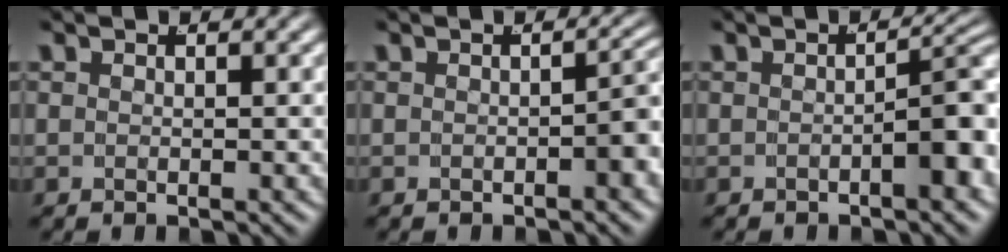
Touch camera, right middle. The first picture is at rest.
{"total": 2.3, "force": [-1.1, 0.7, 1.9], "torque": [-0.022, 0.000, -0.015]}
{"total": 4.3, "force": [-1.6, 1.3, 3.7], "torque": [-0.031, 0.004, -0.026]}